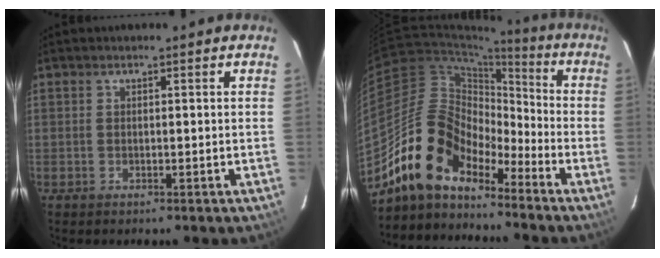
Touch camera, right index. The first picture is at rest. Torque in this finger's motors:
{"motor_torque": [0.79, -0.48, 1.01, 0.15]}